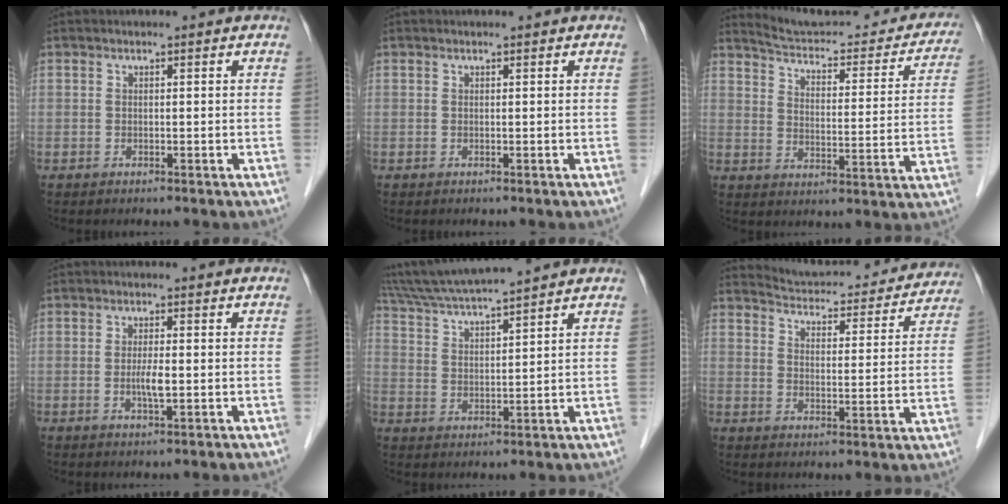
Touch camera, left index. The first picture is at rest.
{"total": 0.0}
{"total": 22.9, "force": [21.2, 4.7, 7.4], "torque": [-0.091, -0.048, 0.257]}
{"total": 2.5, "force": [-0.6, 0.3, 2.4], "torque": [-0.051, -0.006, -0.012]}
{"total": 11.7, "force": [10.5, -0.9, 4.9], "torque": [-0.098, 0.018, 0.183]}
{"total": 19.5, "force": [18.7, 3.9, 4.1], "torque": [-0.049, -0.025, 0.229]}